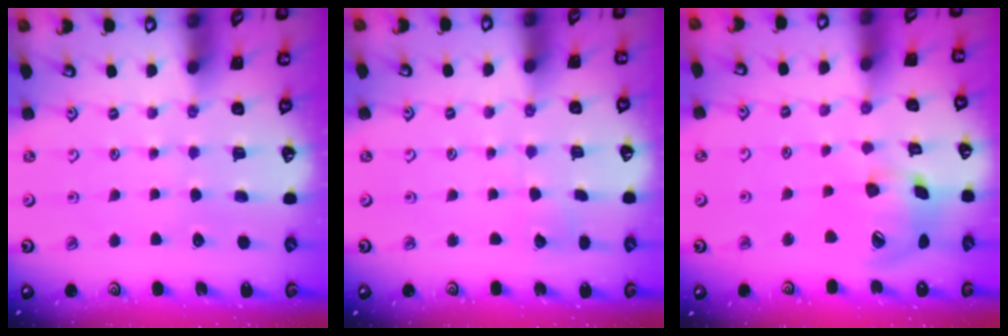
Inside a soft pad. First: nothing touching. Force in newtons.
{"total": 2.8, "press": 2.8, "slide": 0.3}
{"total": 16.3, "press": 16.1, "slide": 2.4}